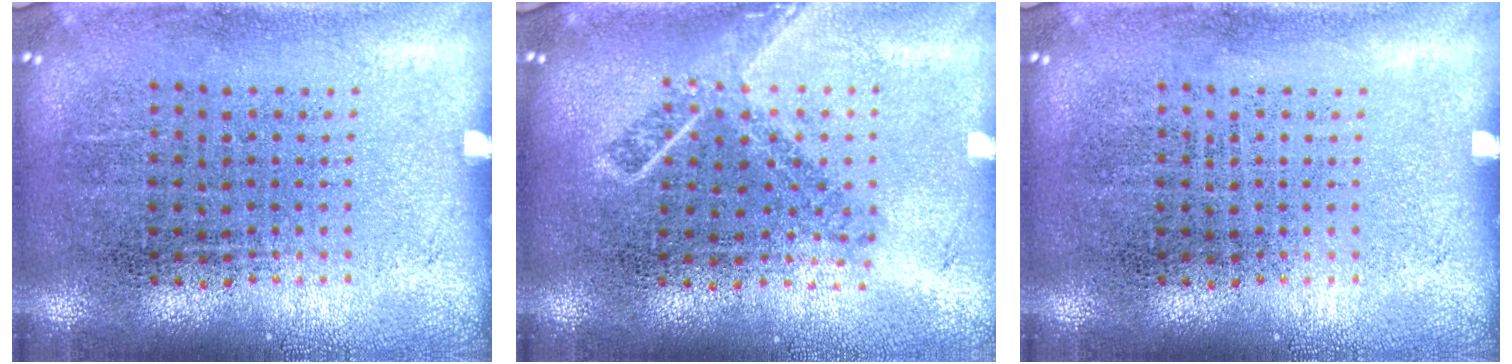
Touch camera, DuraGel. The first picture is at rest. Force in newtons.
{"total": 1.8, "press": 1.3, "slide": 1.2}
{"total": 0.0}